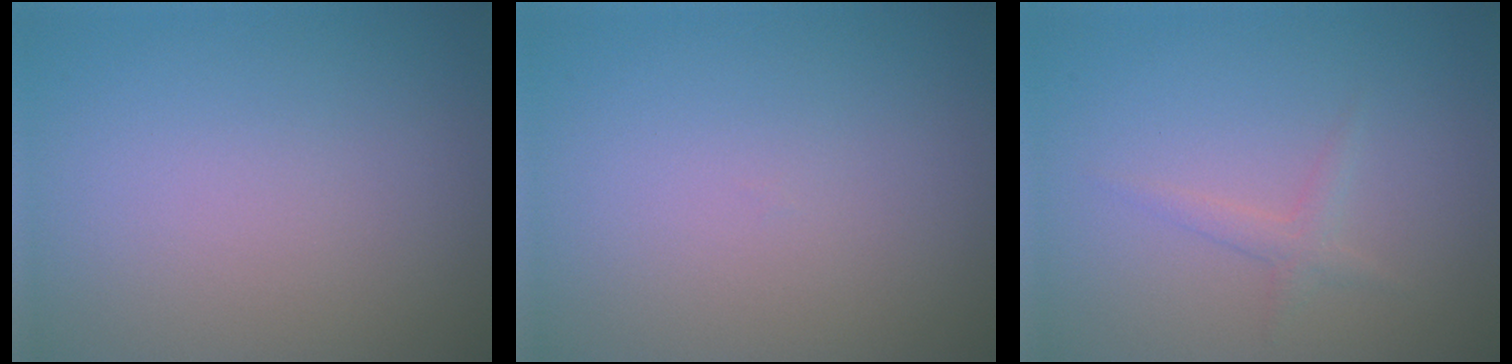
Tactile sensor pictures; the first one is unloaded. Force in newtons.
{"total": 0.0}
{"total": 1.2, "press": 1.2, "slide": 0.1}